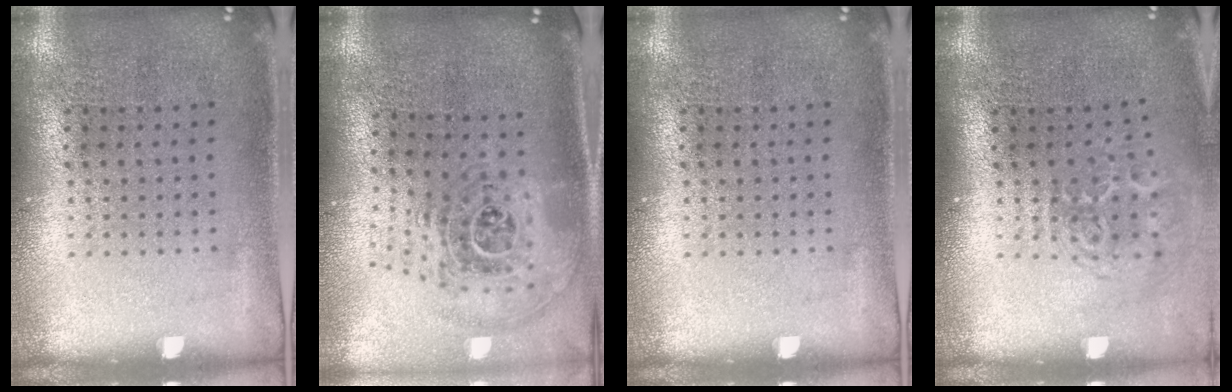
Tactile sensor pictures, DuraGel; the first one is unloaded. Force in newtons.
{"total": 1.9, "press": 1.5, "slide": 1.2}
{"total": 0.0}
{"total": 1.8, "press": 1.2, "slide": 1.4}